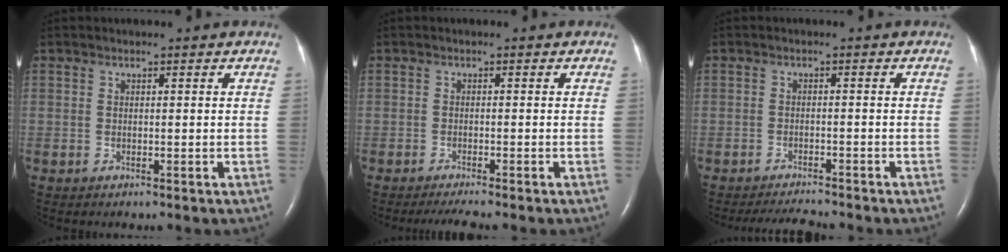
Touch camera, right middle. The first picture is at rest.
{"total": 3.2, "force": [-2.7, -0.4, 1.7], "torque": [-0.031, -0.009, -0.045]}
{"total": 3.7, "force": [-3.6, -0.3, 0.6], "torque": [-0.018, -0.017, -0.059]}